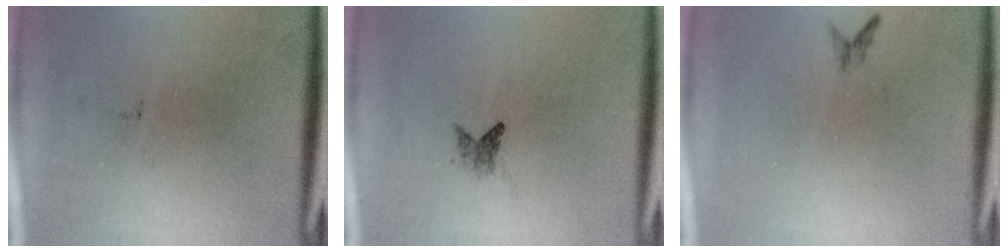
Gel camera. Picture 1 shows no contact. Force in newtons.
{"total": 1.2}
{"total": 0.7}